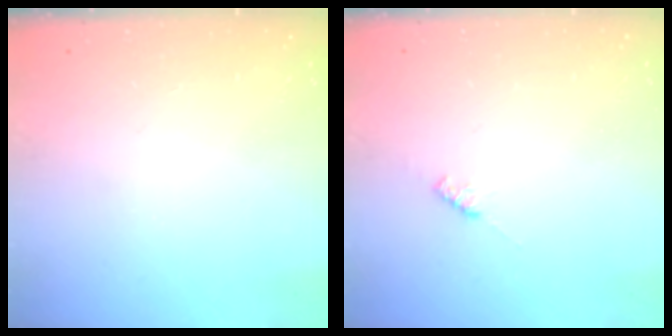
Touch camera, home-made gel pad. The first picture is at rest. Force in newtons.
{"total": 2.2, "press": 2.2, "slide": 0.4}